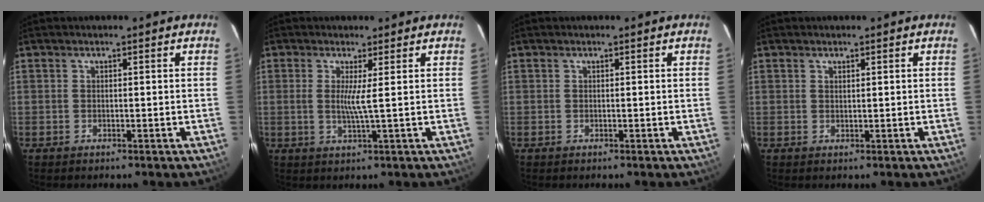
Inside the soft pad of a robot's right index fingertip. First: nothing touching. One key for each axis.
{"total": 3.1, "fx": 0.5, "fy": -0.9, "fz": 2.9, "tx": -0.052, "ty": -0.007, "tz": 0.005}
{"total": 0.0}
{"total": 0.5, "fx": 0.5, "fy": 0.2, "fz": 0.2, "tx": -0.004, "ty": 0.001, "tz": 0.009}